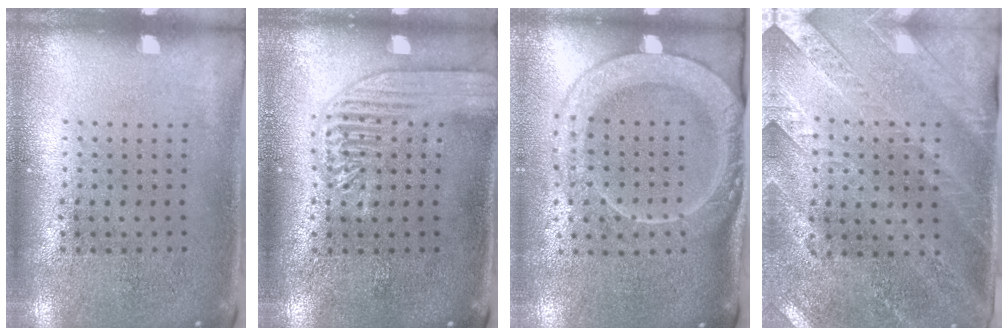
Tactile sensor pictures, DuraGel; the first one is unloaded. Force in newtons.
{"total": 3.0, "press": 3.0, "slide": 0.3}
{"total": 2.4, "press": 2.1, "slide": 1.2}
{"total": 2.7, "press": 2.4, "slide": 1.2}